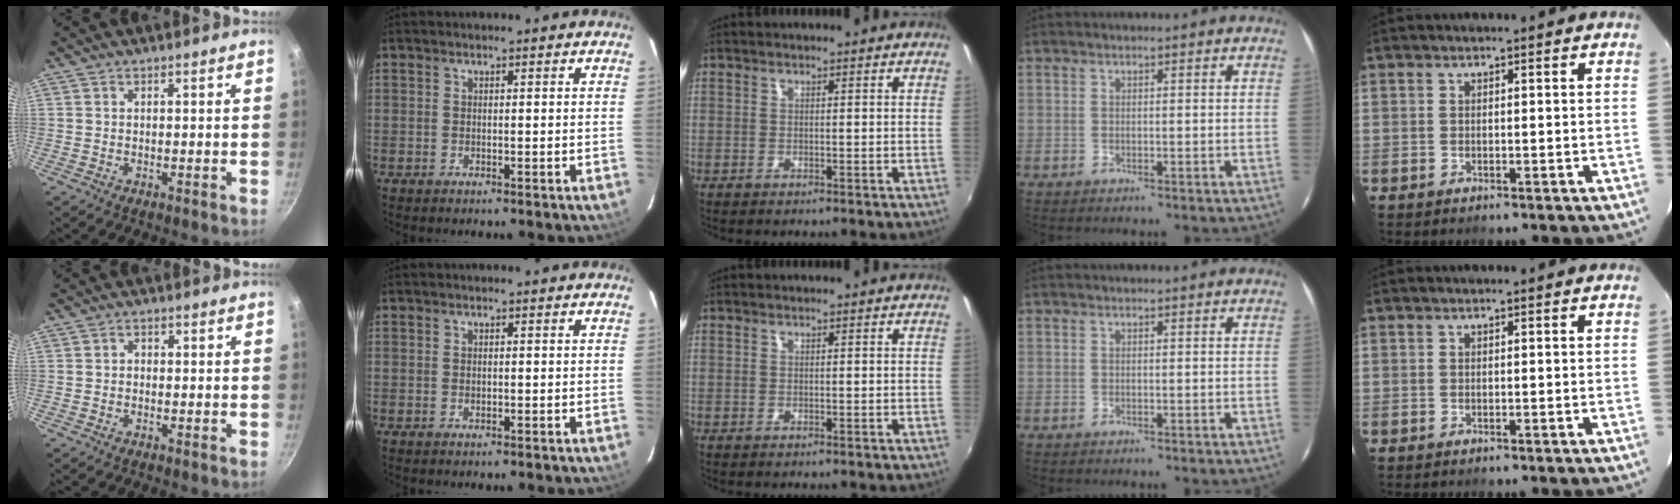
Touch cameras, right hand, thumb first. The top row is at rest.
{"thumb": {"total": 1.1, "force": [-0.3, 0.9, 0.5], "torque": [-0.007, 0.005, -0.007]}, "index": {"total": 0.7, "force": [-0.1, 0.4, 0.5], "torque": [-0.009, 0.000, -0.002]}}